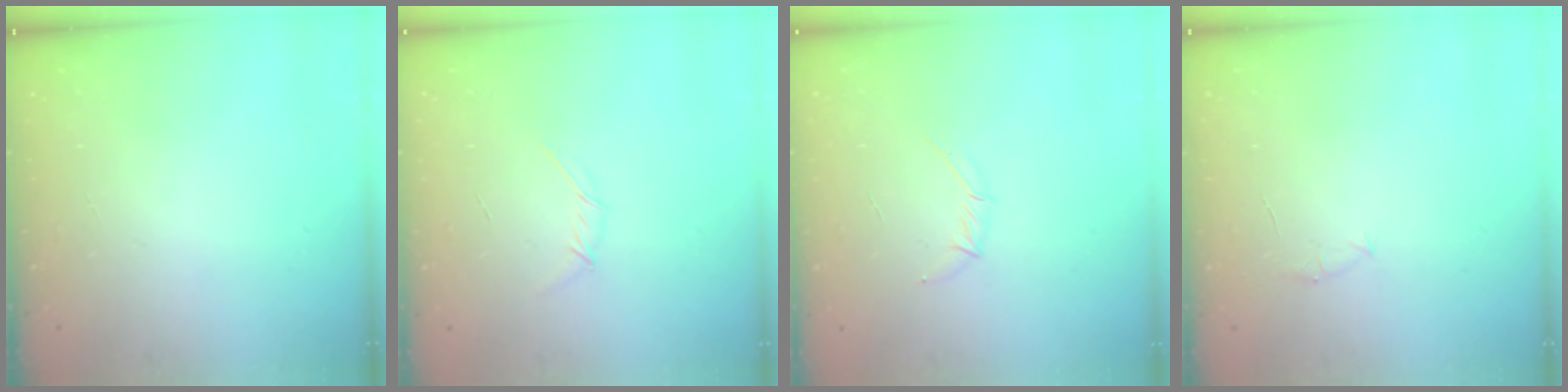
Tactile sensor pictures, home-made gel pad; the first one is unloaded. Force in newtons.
{"total": 3.2, "press": 3.1, "slide": 0.8}
{"total": 3.8, "press": 3.7, "slide": 1.0}
{"total": 4.2, "press": 4.0, "slide": 1.1}